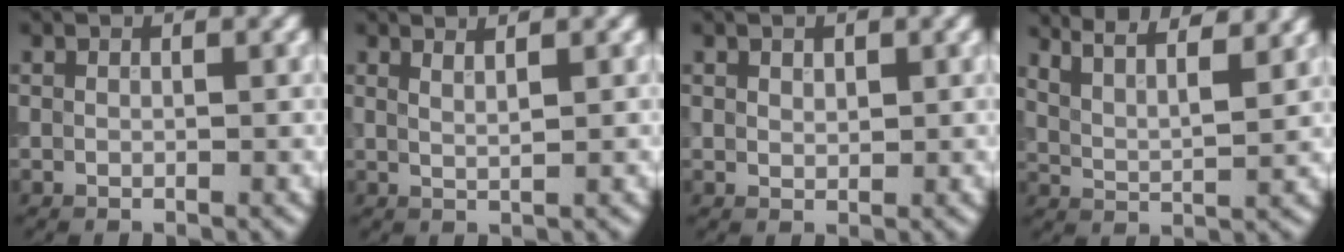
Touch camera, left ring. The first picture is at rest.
{"total": 2.3, "force": [1.5, 0.8, 1.5], "torque": [-0.003, 0.008, 0.003]}
{"total": 0.9, "force": [0.6, 0.6, 0.3], "torque": [-0.006, -0.001, 0.012]}
{"total": 9.1, "force": [7.1, 2.9, 5.0], "torque": [-0.060, 0.033, 0.076]}